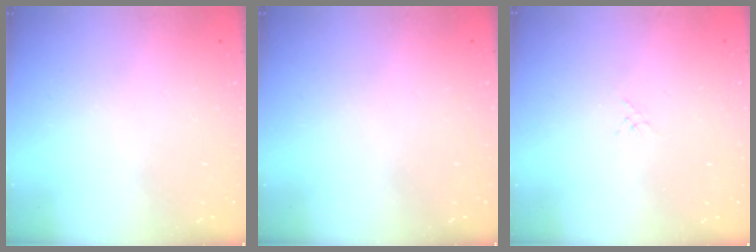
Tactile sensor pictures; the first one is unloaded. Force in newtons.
{"total": 0.0}
{"total": 1.3, "press": 1.2, "slide": 0.3}